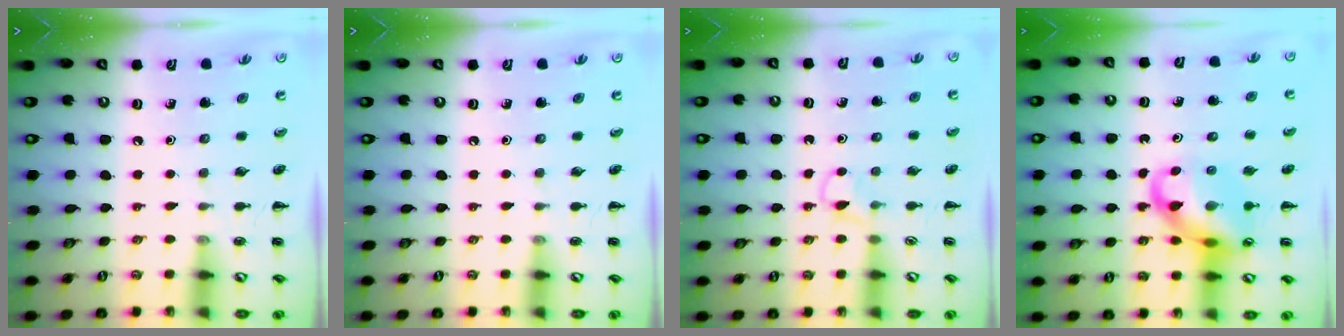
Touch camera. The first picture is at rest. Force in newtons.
{"total": 0.0}
{"total": 3.2, "press": 3.0, "slide": 1.1}
{"total": 14.7, "press": 14.4, "slide": 2.9}